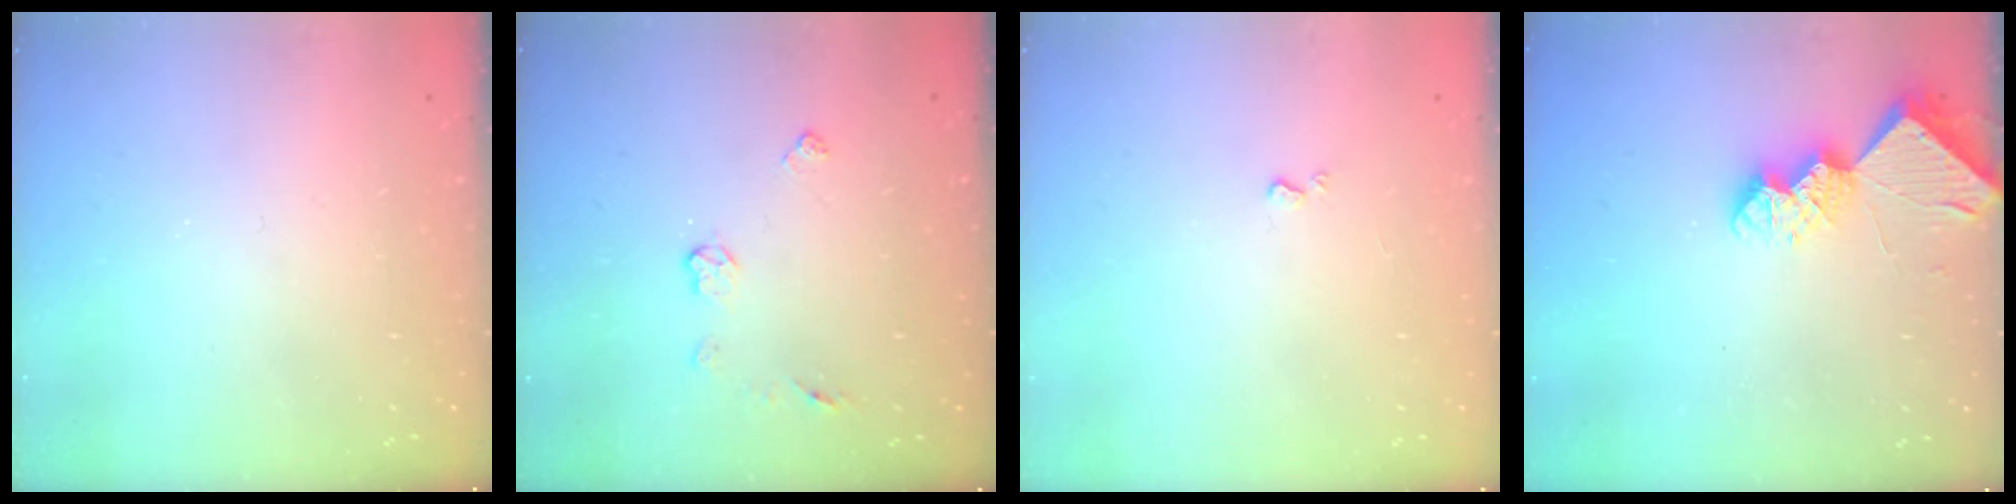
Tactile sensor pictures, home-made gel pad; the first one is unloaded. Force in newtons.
{"total": 5.4, "press": 5.4, "slide": 0.5}
{"total": 0.7, "press": 0.7, "slide": 0.2}
{"total": 8.8, "press": 8.7, "slide": 0.9}